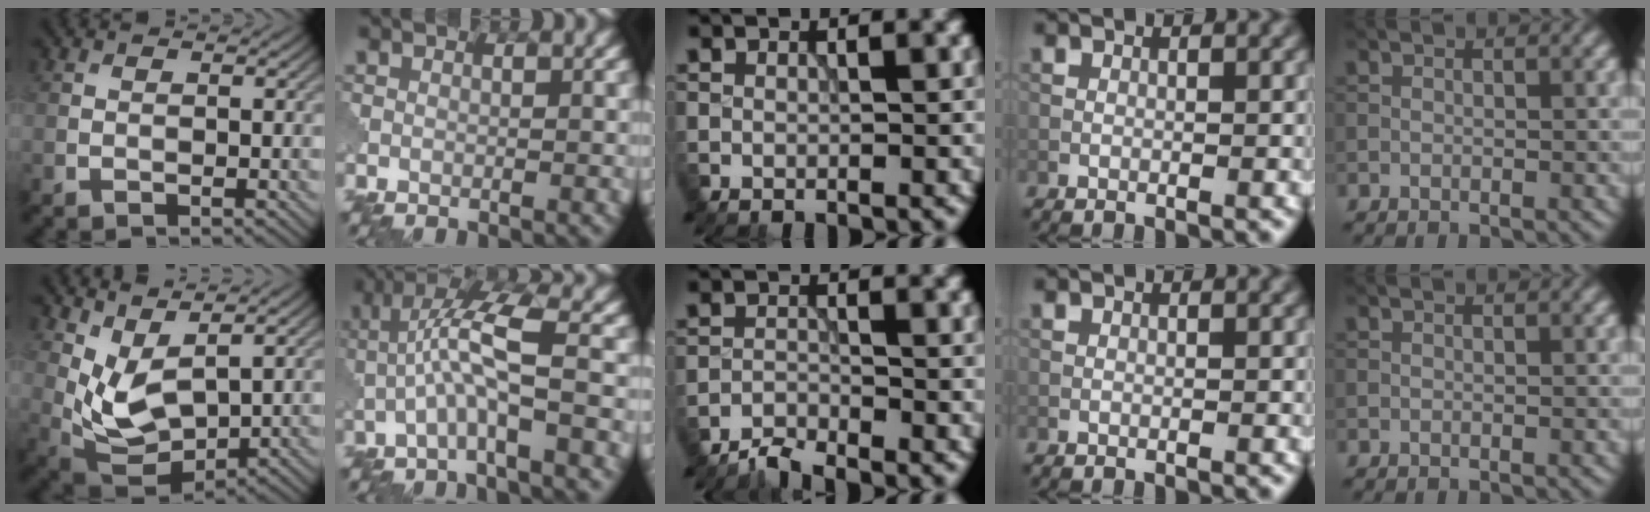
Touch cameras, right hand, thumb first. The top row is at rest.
{"thumb": {"total": 7.0, "force": [3.5, 3.2, 5.2], "torque": [-0.127, -0.011, 0.076]}, "index": {"total": 5.3, "force": [-0.9, 0.8, 5.2], "torque": [-0.106, 0.024, -0.025]}, "middle": {"total": 2.1, "force": [-2.1, 0.1, 0.4], "torque": [-0.006, 0.000, -0.049]}}